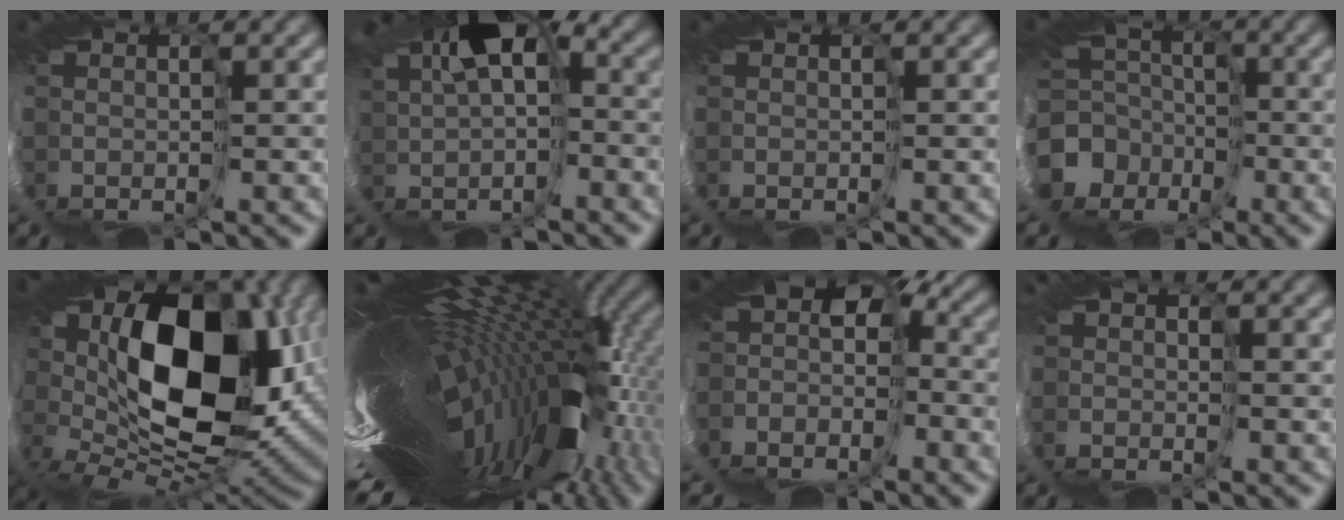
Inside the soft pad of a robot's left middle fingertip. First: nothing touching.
{"total": 5.3, "force": [2.8, 2.4, 3.8], "torque": [-0.070, -0.017, 0.058]}
{"total": 0.0}
{"total": 7.0, "force": [-3.2, 6.2, 1.0], "torque": [-0.054, -0.034, -0.056]}
{"total": 12.3, "force": [4.0, 7.8, 8.6], "torque": [-0.148, -0.027, 0.083]}
{"total": 14.8, "force": [0.9, 3.9, 14.3], "torque": [-0.195, 0.003, 0.032]}
{"total": 6.1, "force": [-4.5, 3.7, 1.9], "torque": [-0.043, -0.027, -0.024]}
{"total": 0.7, "force": [-0.5, -0.4, -0.3], "torque": [0.022, -0.001, -0.008]}